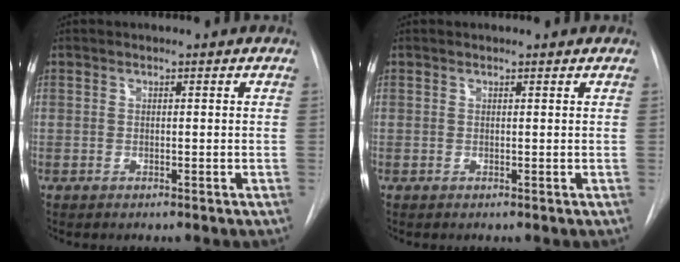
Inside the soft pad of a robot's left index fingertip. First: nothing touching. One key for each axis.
{"total": 0.9, "fx": 0.8, "fy": 0.3, "fz": 0.2, "tx": -0.011, "ty": 0.009, "tz": 0.005}